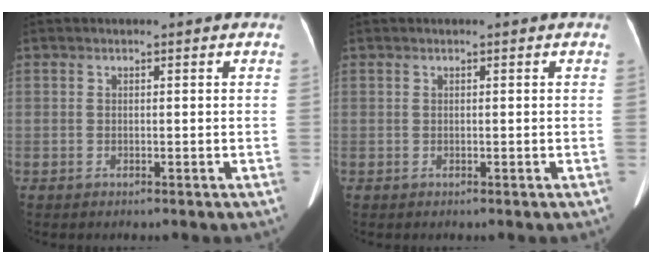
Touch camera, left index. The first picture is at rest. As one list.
[{"total": 0.0}]